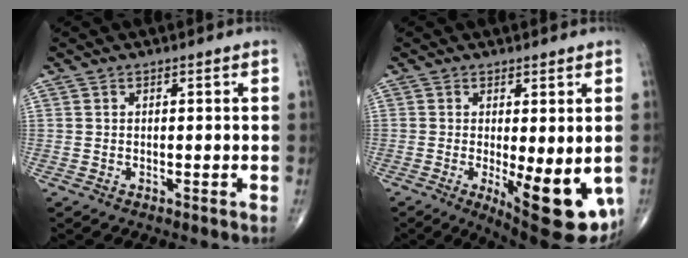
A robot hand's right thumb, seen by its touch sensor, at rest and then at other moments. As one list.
[{"total": 13.9, "force": [-3.1, 4.6, 12.8], "torque": [-0.158, -0.027, -0.028]}]